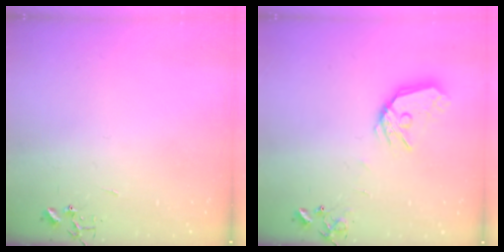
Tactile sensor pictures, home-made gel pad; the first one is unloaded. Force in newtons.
{"total": 12.5, "press": 12.4, "slide": 0.9}